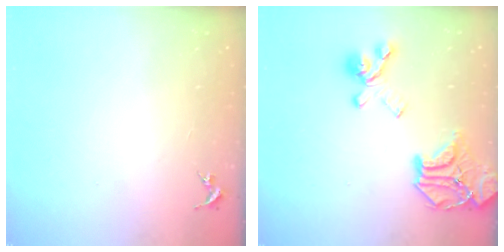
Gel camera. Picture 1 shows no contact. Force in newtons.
{"total": 20.3, "press": 20.2, "slide": 2.2}